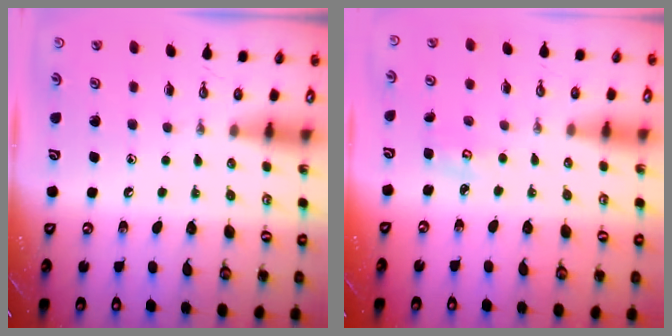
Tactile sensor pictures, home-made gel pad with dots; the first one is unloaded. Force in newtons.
{"total": 2.3, "press": 2.3, "slide": 0.2}